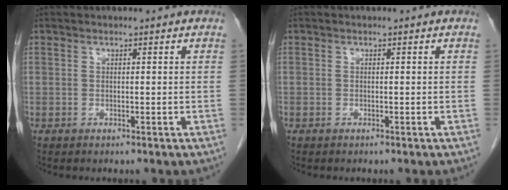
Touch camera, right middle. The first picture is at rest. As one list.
[{"total": 0.0}]